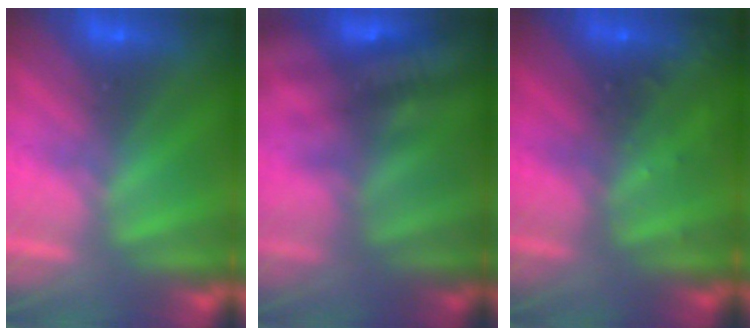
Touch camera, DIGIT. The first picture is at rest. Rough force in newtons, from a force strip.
{"total": 2.4}
{"total": 2.8}